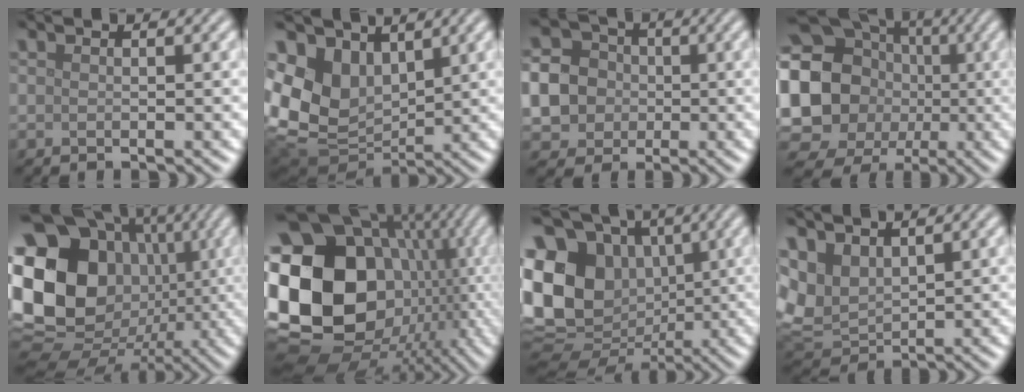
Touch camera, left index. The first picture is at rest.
{"total": 9.7, "force": [2.5, 7.3, 5.8], "torque": [-0.148, -0.012, 0.052]}
{"total": 8.3, "force": [-1.0, 7.7, 2.9], "torque": [-0.075, -0.001, -0.046]}
{"total": 18.5, "force": [-0.1, 17.2, 6.7], "torque": [-0.154, 0.011, -0.038]}
{"total": 22.5, "force": [1.6, 19.3, 11.5], "torque": [-0.235, 0.019, -0.012]}
{"total": 22.6, "force": [-0.6, 18.5, 13.1], "torque": [-0.255, -0.005, -0.025]}
{"total": 15.9, "force": [1.0, 13.0, 9.3], "torque": [-0.195, 0.009, 0.017]}
{"total": 5.1, "force": [2.2, 3.5, 3.0], "torque": [-0.084, 0.000, 0.043]}